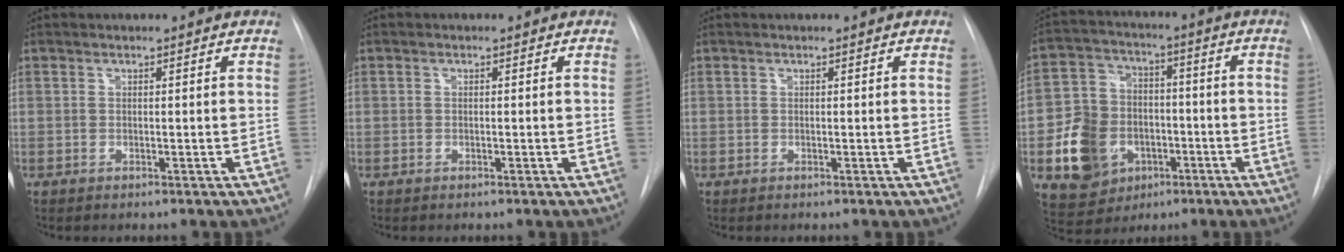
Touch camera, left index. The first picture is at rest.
{"total": 0.0}
{"total": 0.0}
{"total": 12.3, "force": [-4.0, 10.3, 5.4], "torque": [-0.121, 0.026, -0.057]}